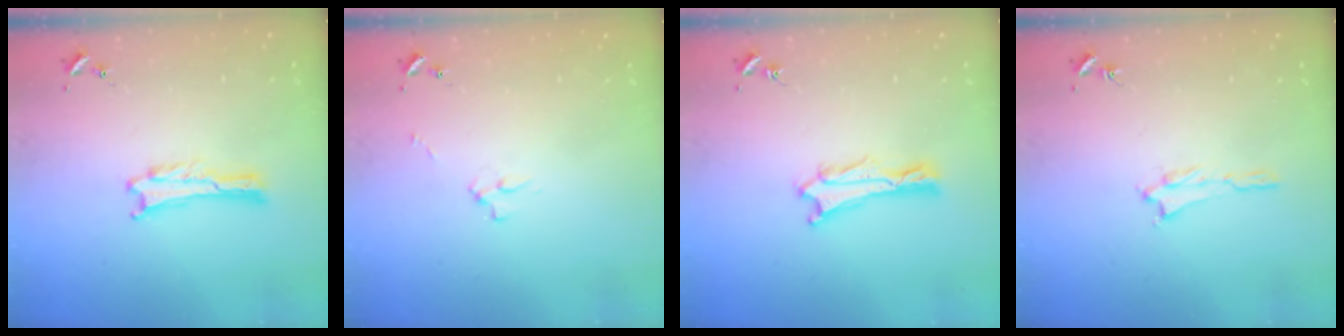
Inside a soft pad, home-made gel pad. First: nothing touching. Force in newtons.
{"total": 2.5, "press": 2.5, "slide": 0.3}
{"total": 0.9, "press": 0.9, "slide": 0.2}
{"total": 1.2, "press": 1.2, "slide": 0.3}